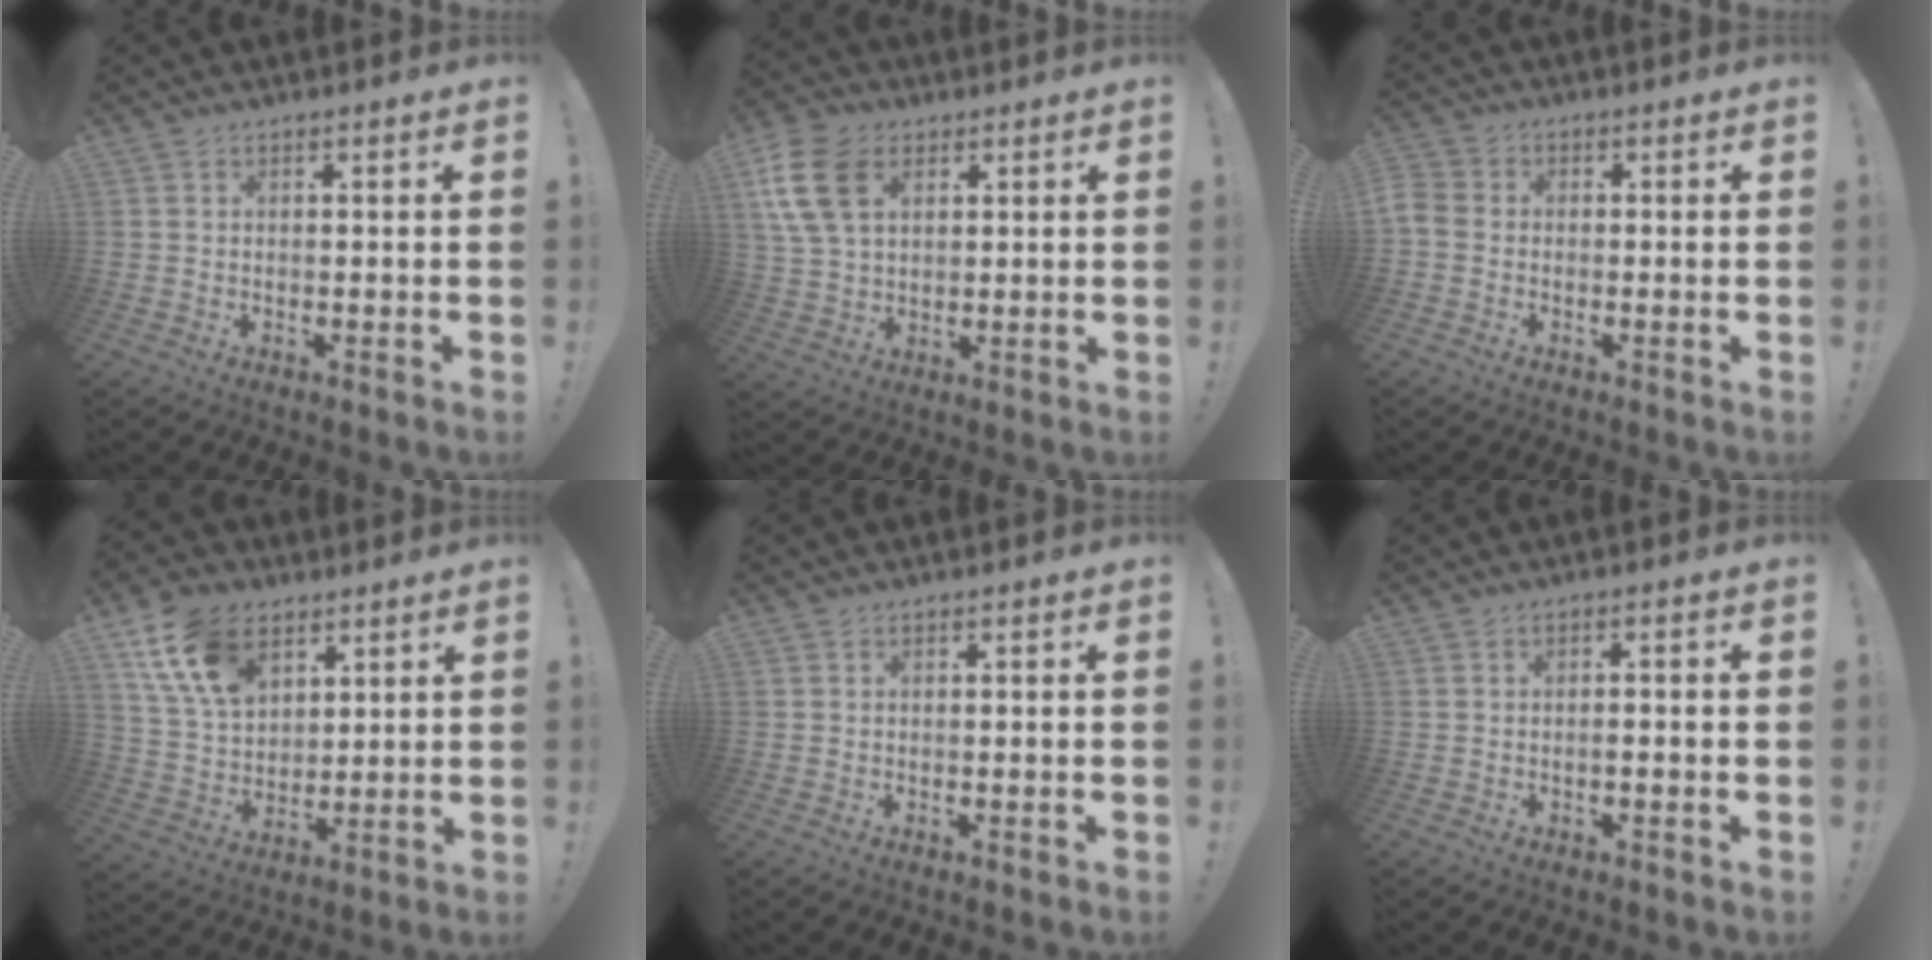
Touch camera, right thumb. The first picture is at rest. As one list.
[{"total": 14.1, "force": [5.4, 9.5, 8.9], "torque": [-0.175, -0.008, 0.103]}, {"total": 3.2, "force": [-0.9, 2.6, 1.7], "torque": [-0.040, 0.008, -0.018]}, {"total": 14.9, "force": [7.9, 9.7, 8.0], "torque": [-0.137, -0.027, 0.155]}, {"total": 0.0}, {"total": 1.3, "force": [-0.8, 0.0, 1.1], "torque": [-0.019, 0.001, -0.014]}]